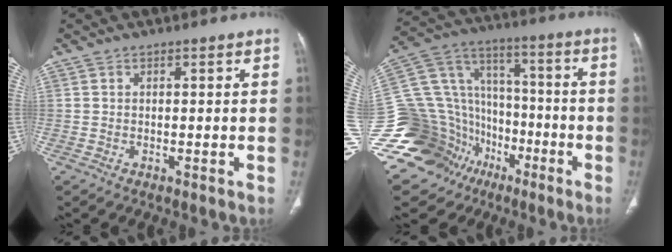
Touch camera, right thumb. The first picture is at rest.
{"total": 30.9, "force": [-13.9, 23.5, 14.6], "torque": [-0.329, 0.097, -0.233]}